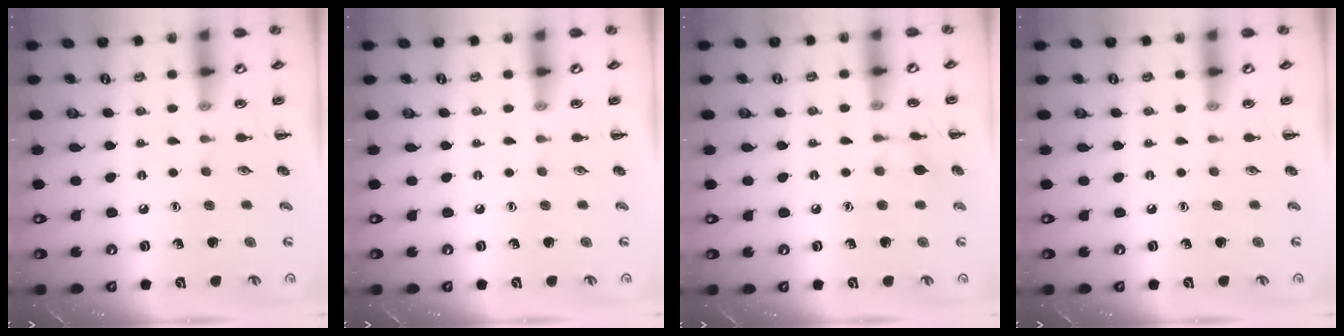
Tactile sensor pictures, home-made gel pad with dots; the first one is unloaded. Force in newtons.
{"total": 0.0}
{"total": 6.5, "press": 6.2, "slide": 1.9}
{"total": 0.0}